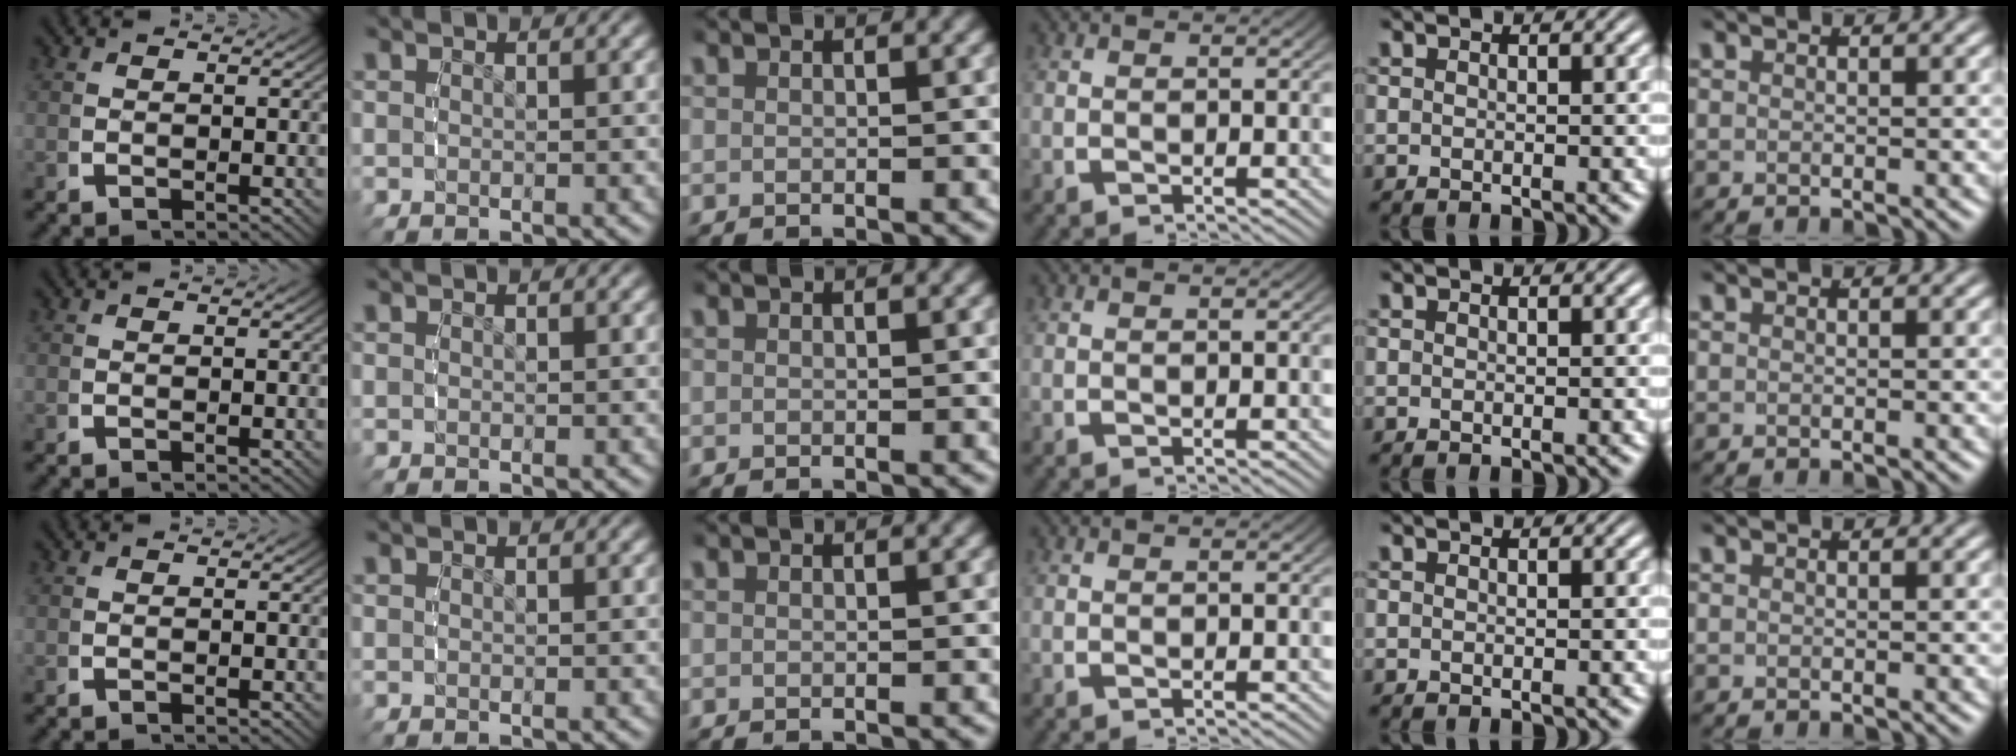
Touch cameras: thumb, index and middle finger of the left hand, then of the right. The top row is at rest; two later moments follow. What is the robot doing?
{"motion": "reach", "object": "plastic wrap"}